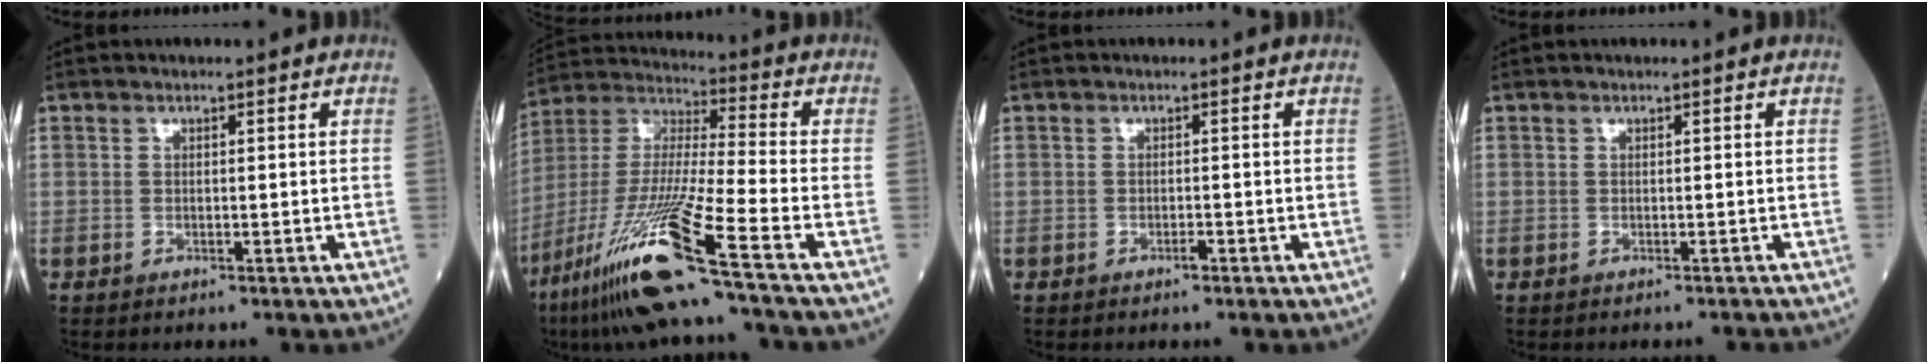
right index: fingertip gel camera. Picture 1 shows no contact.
{"total": 18.2, "force": [-10.7, -1.1, 14.7], "torque": [-0.318, -0.042, -0.204]}
{"total": 0.8, "force": [-0.6, 0.1, 0.5], "torque": [-0.008, 0.001, -0.010]}
{"total": 1.4, "force": [-1.4, 0.0, 0.1], "torque": [-0.001, -0.003, -0.016]}